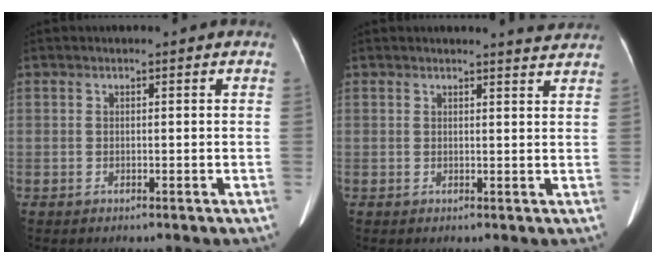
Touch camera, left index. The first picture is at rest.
{"total": 2.9, "force": [2.9, -0.2, 0.3], "torque": [-0.009, -0.009, 0.023]}